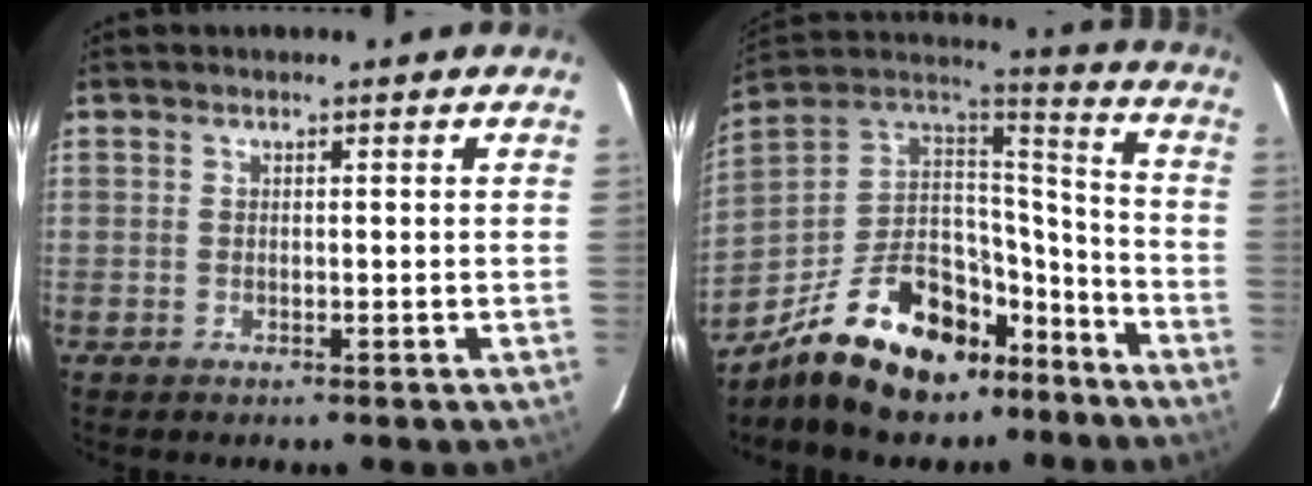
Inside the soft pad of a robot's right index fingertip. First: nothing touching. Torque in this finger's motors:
{"motor_torque": [1.04, -1.10, 0.91, 0.19]}